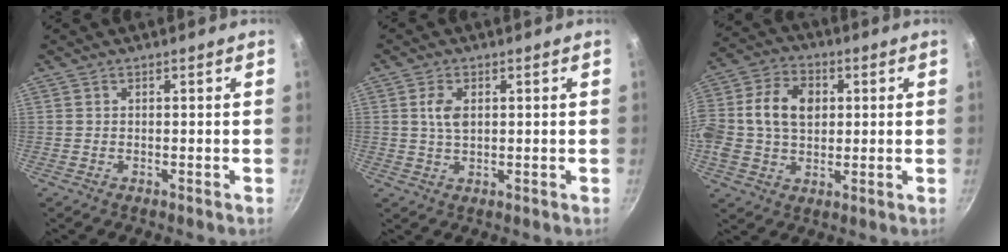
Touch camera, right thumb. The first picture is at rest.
{"total": 4.0, "force": [0.9, 2.4, 3.1], "torque": [-0.054, 0.000, 0.018]}
{"total": 15.2, "force": [1.9, 11.1, 10.2], "torque": [-0.188, 0.023, 0.020]}